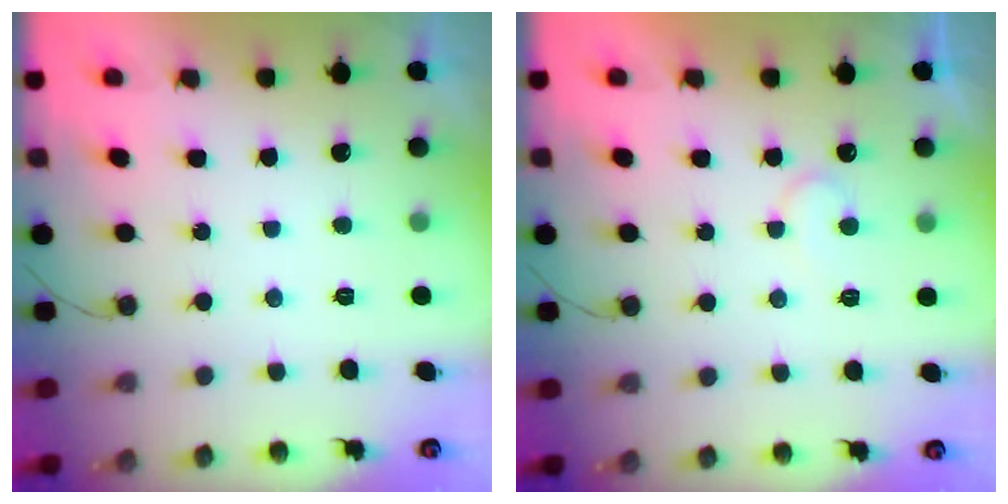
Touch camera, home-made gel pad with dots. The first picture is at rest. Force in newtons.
{"total": 5.5, "press": 5.5, "slide": 0.4}